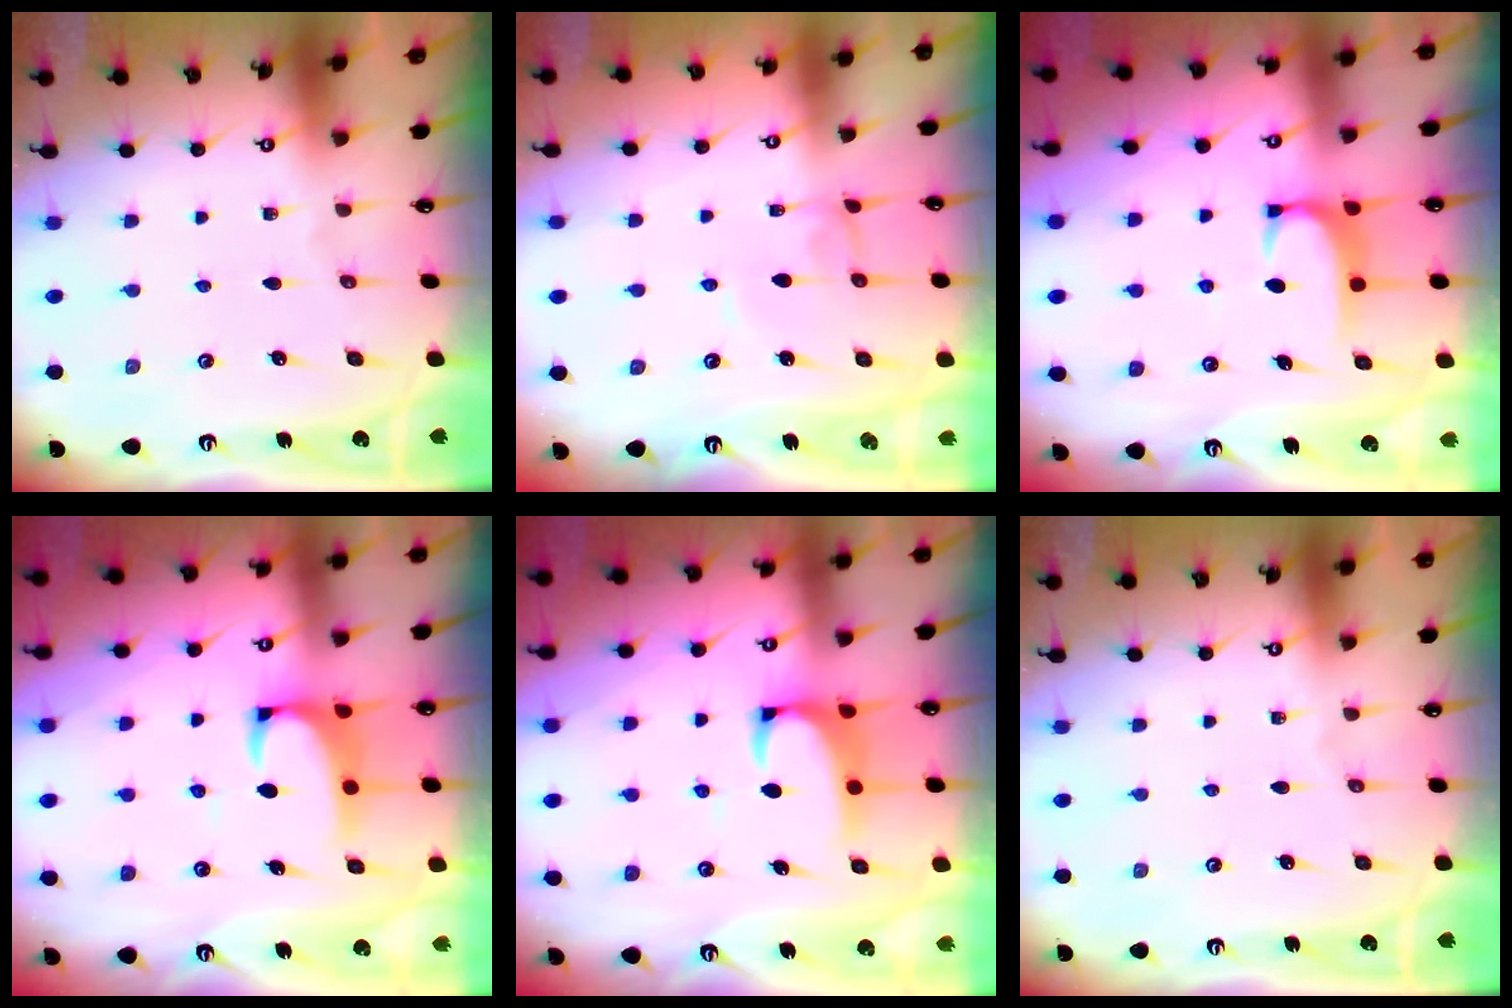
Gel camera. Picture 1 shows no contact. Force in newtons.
{"total": 1.5, "press": 1.4, "slide": 0.1}
{"total": 1.8, "press": 1.8, "slide": 0.5}
{"total": 2.2, "press": 2.0, "slide": 1.0}
{"total": 2.2, "press": 2.0, "slide": 1.0}
{"total": 0.0}